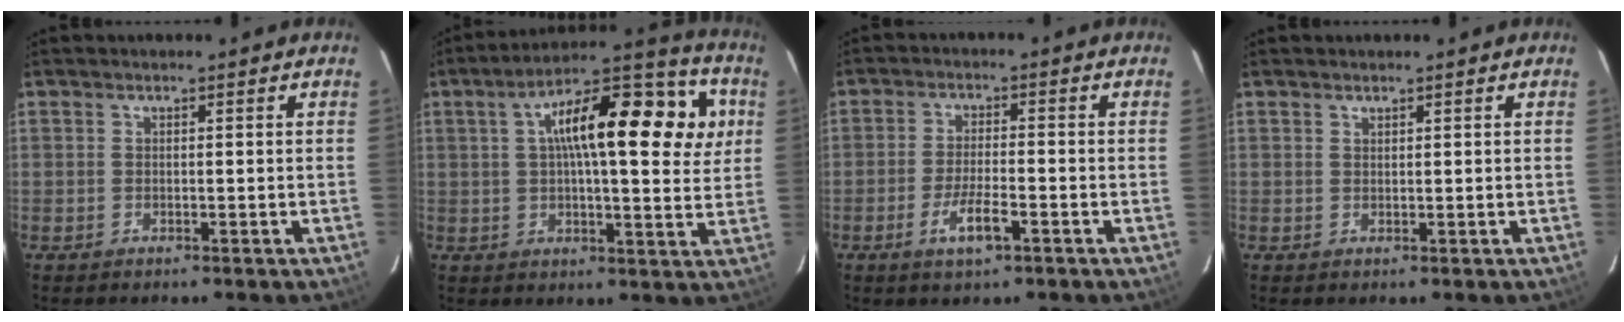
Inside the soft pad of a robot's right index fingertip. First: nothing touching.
{"total": 20.8, "force": [5.8, 7.1, 18.7], "torque": [-0.297, 0.038, 0.073]}
{"total": 5.8, "force": [-3.0, 1.3, 4.8], "torque": [-0.101, -0.007, -0.053]}
{"total": 0.6, "force": [0.6, 0.1, 0.0], "torque": [0.000, 0.001, 0.012]}